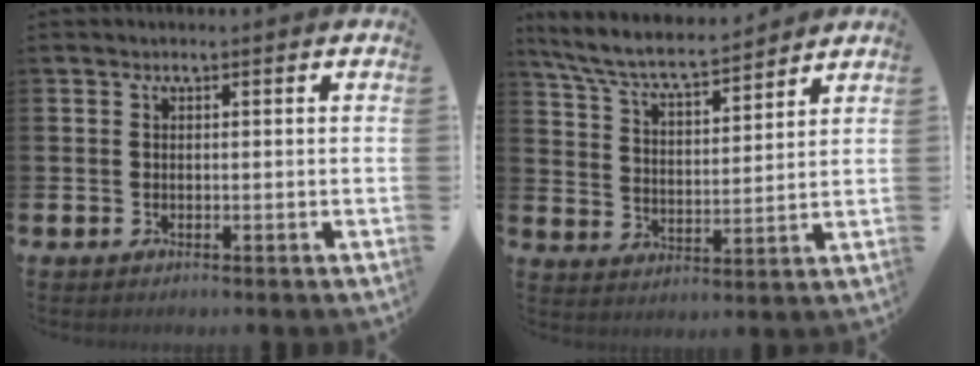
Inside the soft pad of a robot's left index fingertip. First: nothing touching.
{"total": 7.3, "force": [6.8, 1.0, 2.5], "torque": [-0.081, -0.042, 0.117]}